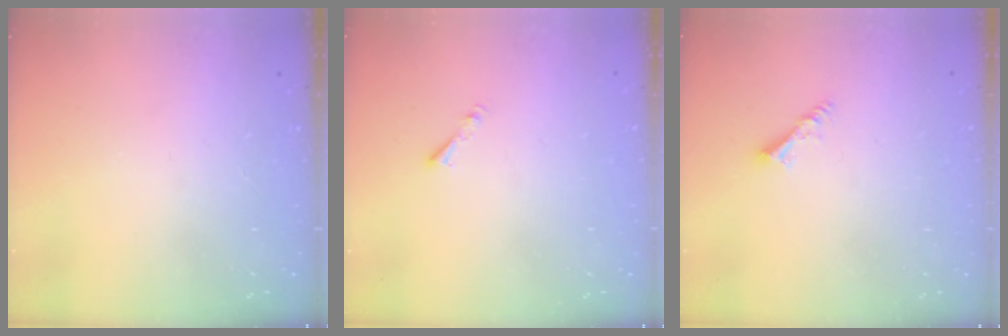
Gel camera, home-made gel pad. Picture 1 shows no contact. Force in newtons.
{"total": 0.8, "press": 0.7, "slide": 0.3}
{"total": 3.9, "press": 3.9, "slide": 0.5}